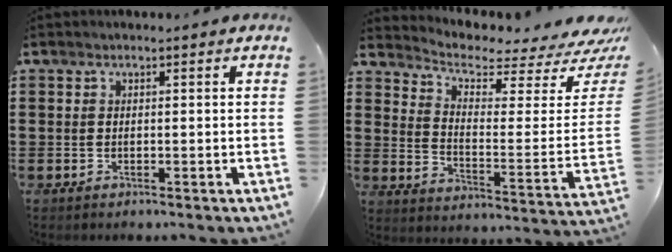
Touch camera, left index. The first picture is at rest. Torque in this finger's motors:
{"motor_torque": [0.98, -1.15, 0.10, 0.02]}